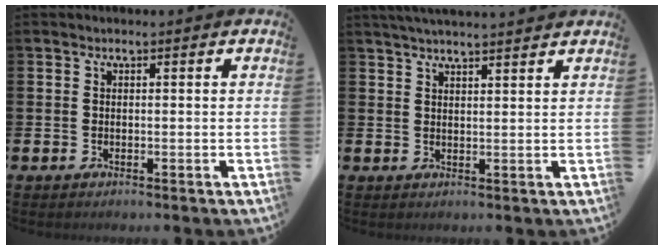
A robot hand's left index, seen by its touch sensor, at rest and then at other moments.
{"total": 3.0, "force": [3.0, -0.1, 0.6], "torque": [-0.016, -0.009, 0.054]}